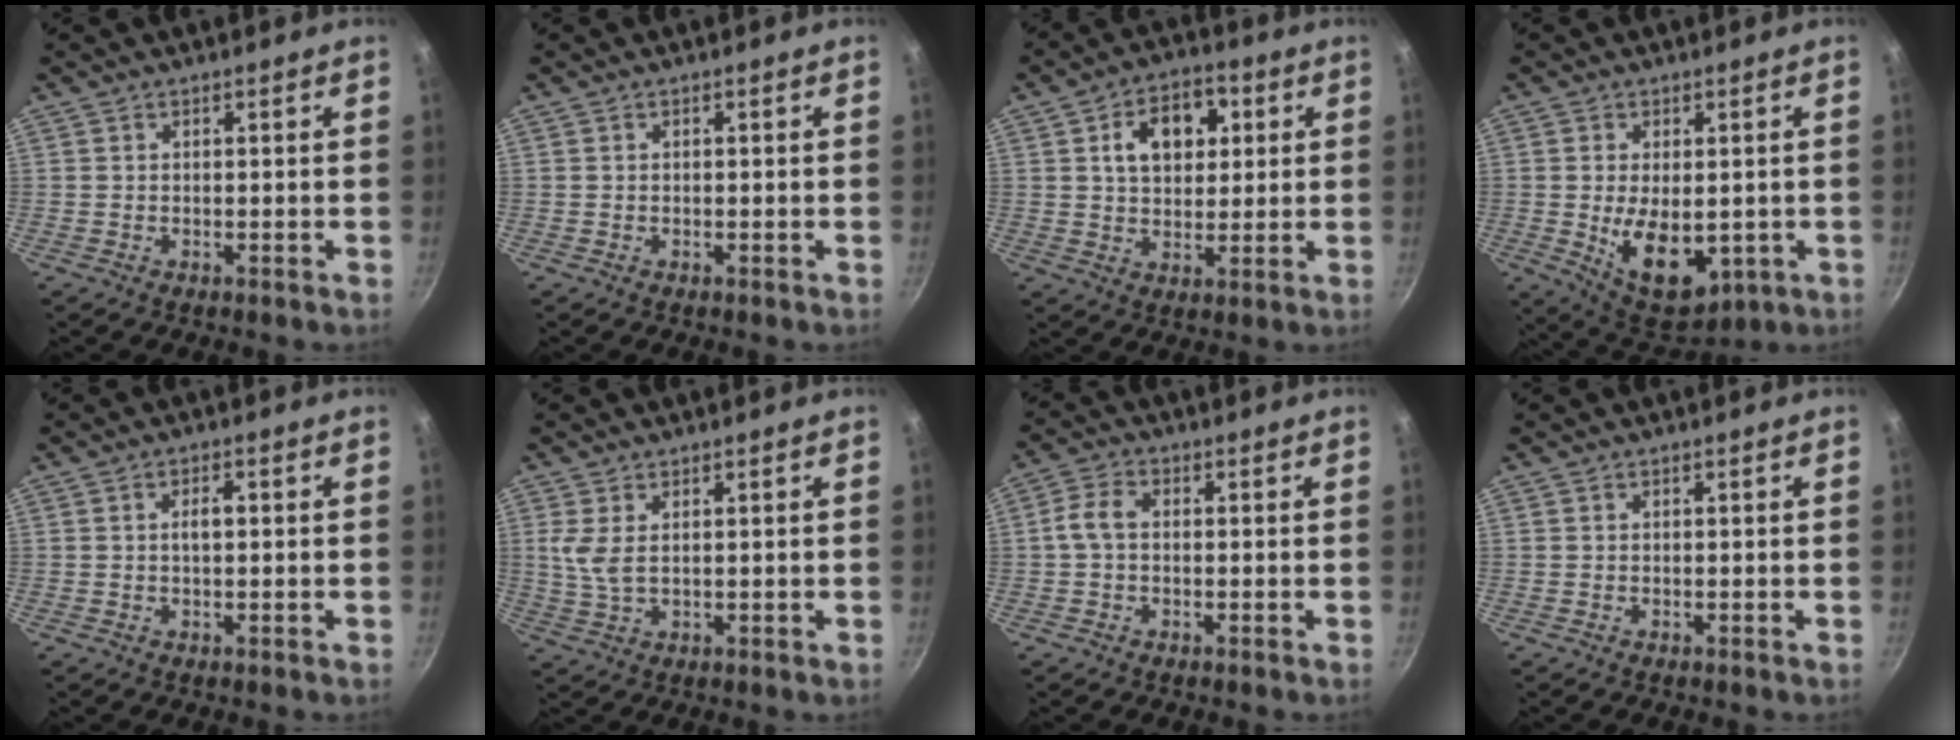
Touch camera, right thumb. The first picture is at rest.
{"total": 0.0}
{"total": 11.0, "force": [3.1, 7.1, 7.8], "torque": [-0.092, 0.002, 0.047]}
{"total": 12.3, "force": [-2.2, 6.9, 9.9], "torque": [-0.142, -0.015, -0.012]}
{"total": 2.2, "force": [0.2, 1.0, 1.9], "torque": [-0.034, 0.006, 0.001]}
{"total": 4.0, "force": [1.1, 1.9, 3.3], "torque": [-0.079, -0.003, 0.030]}
{"total": 4.5, "force": [-0.1, 3.0, 3.4], "torque": [-0.067, 0.014, -0.008]}
{"total": 0.0}